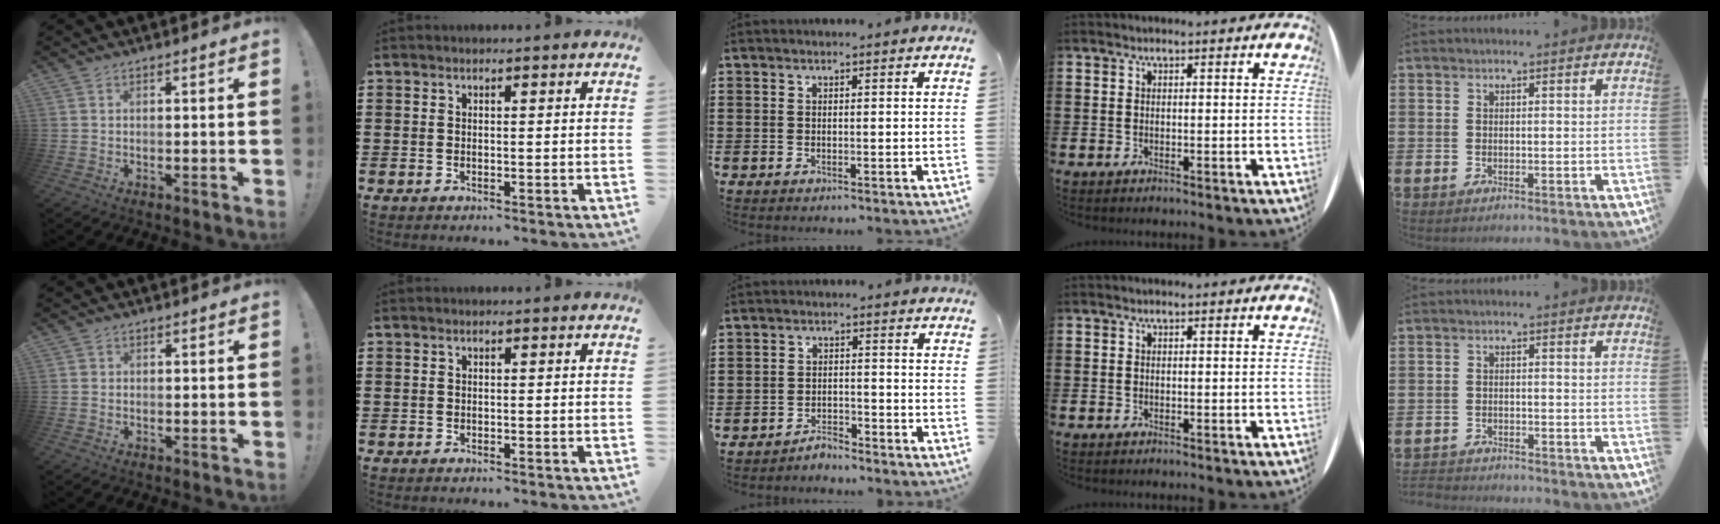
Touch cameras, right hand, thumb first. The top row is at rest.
{"thumb": {"total": 0.6, "force": [0.2, 0.5, 0.0], "torque": [0.008, -0.001, 0.002]}, "middle": {"total": 3.1, "force": [-3.1, 0.6, -0.1], "torque": [-0.006, 0.004, -0.066]}, "little": {"total": 2.1, "force": [-2.1, 0.0, -0.3], "torque": [-0.002, 0.001, -0.047]}}